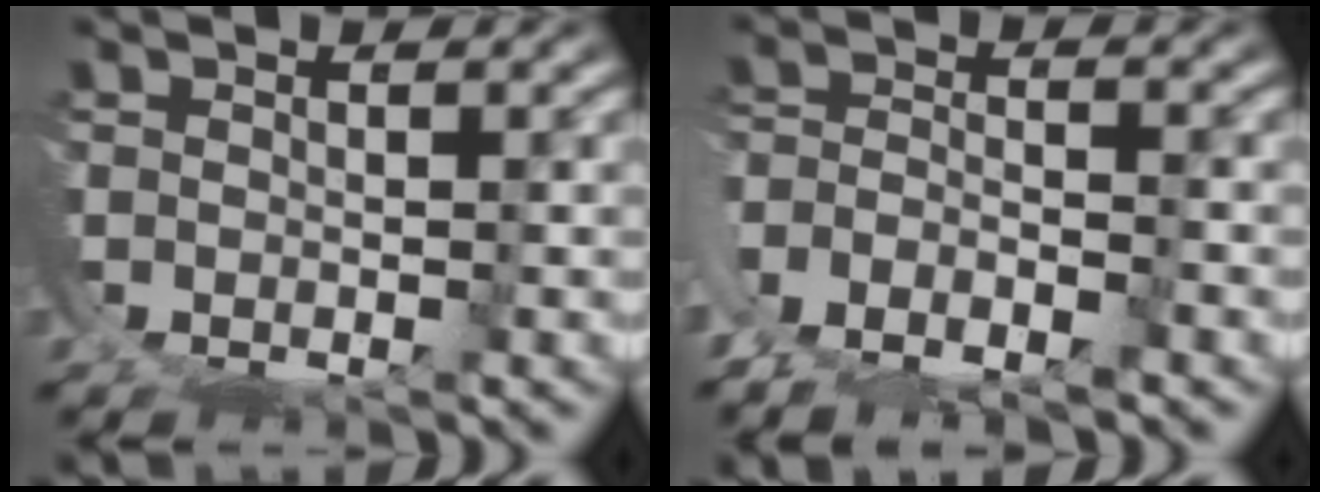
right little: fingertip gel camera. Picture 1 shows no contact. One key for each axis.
{"total": 3.3, "fx": -2.4, "fy": 1.2, "fz": 1.9, "tx": -0.033, "ty": -0.006, "tz": -0.041}